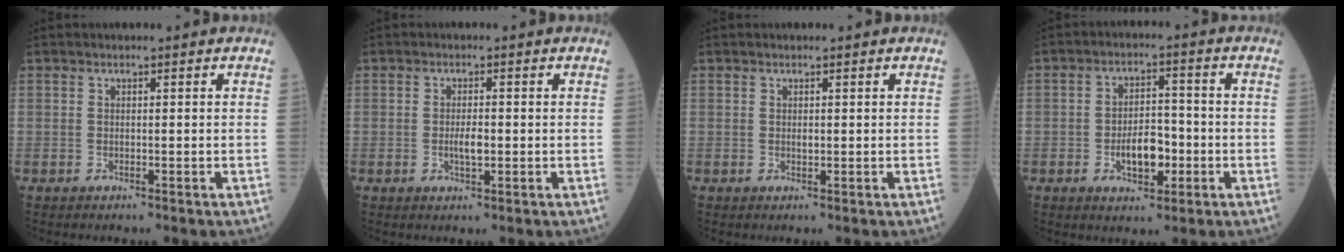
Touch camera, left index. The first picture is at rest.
{"total": 2.3, "force": [-0.5, 0.7, 2.1], "torque": [-0.044, -0.002, -0.008]}
{"total": 0.5, "force": [0.1, 0.4, 0.4], "torque": [-0.009, -0.003, 0.000]}
{"total": 6.3, "force": [-2.0, 3.2, 5.1], "torque": [-0.090, 0.006, -0.031]}